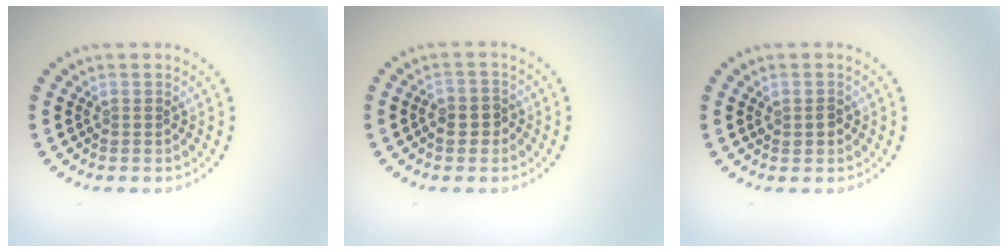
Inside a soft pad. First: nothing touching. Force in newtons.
{"total": 1.9, "press": 1.7, "slide": 0.7}
{"total": 1.3, "press": 1.3, "slide": 0.2}